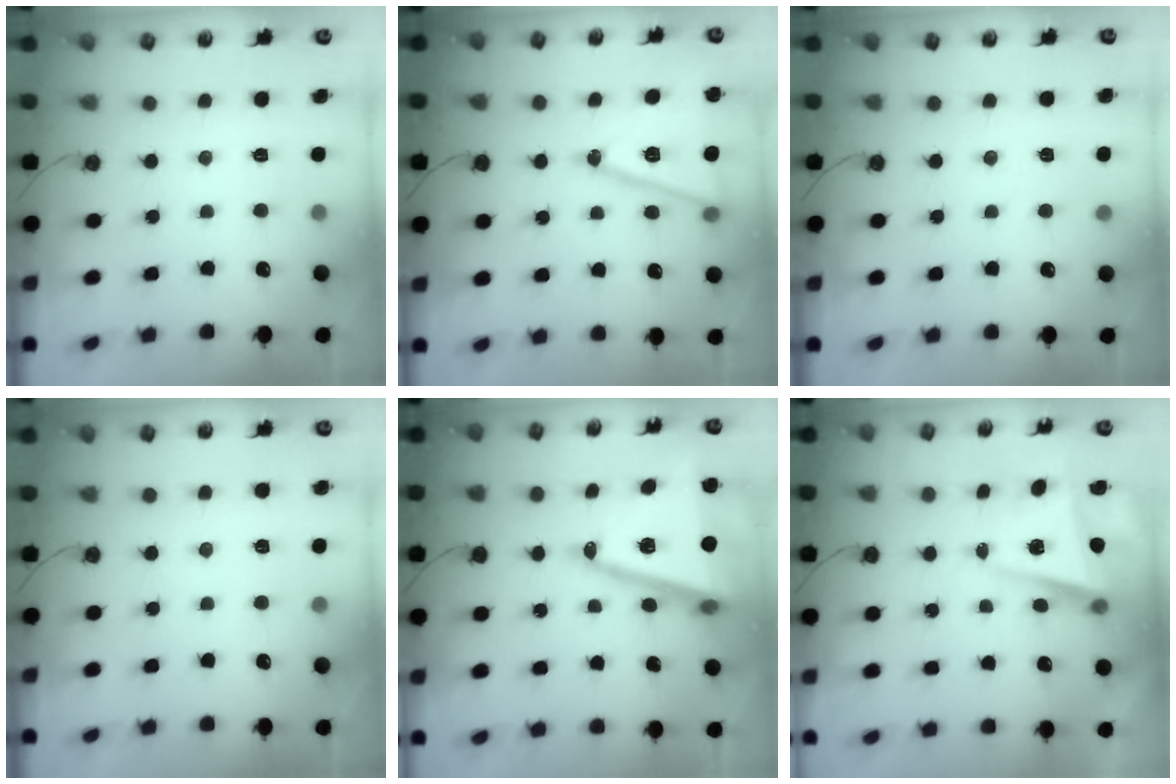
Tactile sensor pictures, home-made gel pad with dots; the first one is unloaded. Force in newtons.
{"total": 15.5, "press": 15.1, "slide": 3.7}
{"total": 3.1, "press": 2.2, "slide": 2.1}
{"total": 2.5, "press": 2.2, "slide": 1.1}
{"total": 18.2, "press": 17.9, "slide": 3.1}
{"total": 5.3, "press": 5.2, "slide": 1.0}